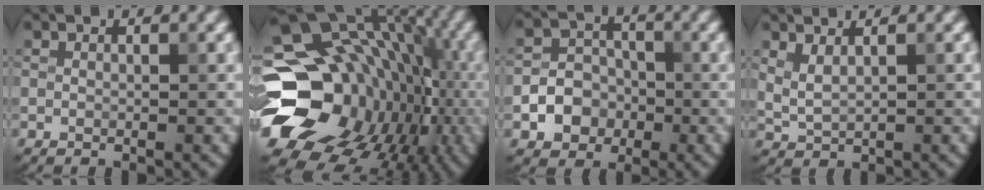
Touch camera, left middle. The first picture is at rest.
{"total": 19.5, "force": [-2.9, 16.4, 10.1], "torque": [-0.146, -0.018, -0.040]}
{"total": 4.0, "force": [-1.3, 3.4, 1.6], "torque": [-0.006, 0.003, -0.032]}
{"total": 1.7, "force": [1.2, 0.6, 1.1], "torque": [-0.027, -0.003, 0.030]}